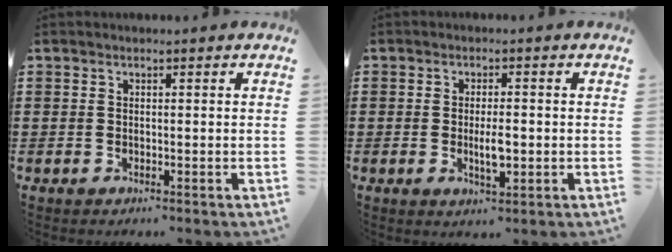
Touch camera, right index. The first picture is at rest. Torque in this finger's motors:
{"motor_torque": [0.09, 0.11, 0.15, 0.03]}